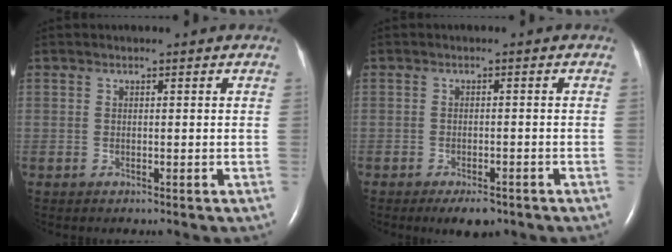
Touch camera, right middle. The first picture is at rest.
{"total": 3.8, "force": [-2.7, 1.3, 2.3], "torque": [-0.033, -0.003, -0.035]}